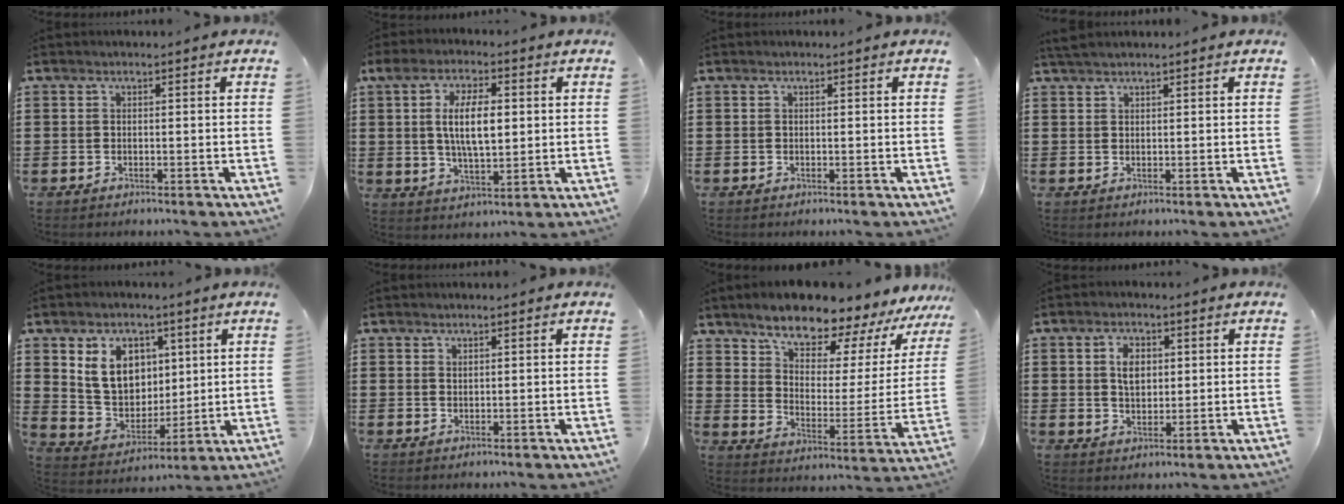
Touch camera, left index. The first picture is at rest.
{"total": 8.7, "force": [1.4, 3.6, 7.8], "torque": [-0.145, 0.011, 0.021]}
{"total": 0.0}
{"total": 1.4, "force": [1.2, 0.0, 0.7], "torque": [-0.014, 0.000, 0.023]}
{"total": 9.3, "force": [3.6, 7.3, 4.4], "torque": [-0.101, 0.012, 0.071]}
{"total": 0.7, "force": [0.6, 0.3, 0.3], "torque": [-0.008, 0.002, 0.011]}
{"total": 9.7, "force": [8.3, 3.1, 3.9], "torque": [-0.097, -0.060, 0.140]}
{"total": 4.3, "force": [1.1, 2.6, 3.2], "torque": [-0.055, 0.005, 0.015]}